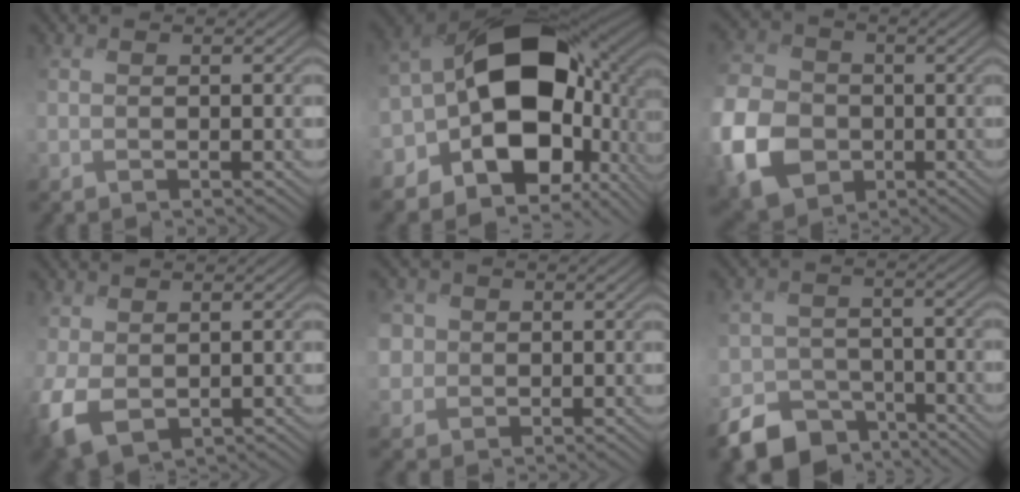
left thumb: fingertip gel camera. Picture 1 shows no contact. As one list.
[{"total": 18.9, "force": [-2.3, 12.8, 13.6], "torque": [-0.245, -0.052, -0.021]}, {"total": 12.7, "force": [-4.2, 9.9, 6.7], "torque": [-0.202, -0.028, -0.096]}, {"total": 4.8, "force": [-1.0, 3.5, 3.2], "torque": [-0.095, -0.022, -0.019]}, {"total": 4.0, "force": [-0.2, 3.9, 1.0], "torque": [-0.052, -0.005, -0.015]}, {"total": 10.3, "force": [-7.7, 6.3, 2.7], "torque": [-0.047, -0.021, -0.125]}]